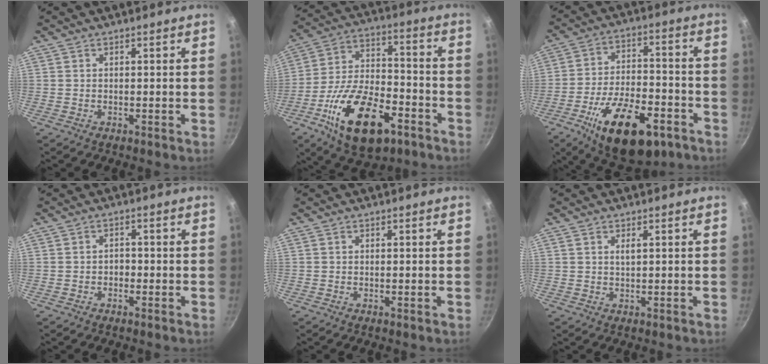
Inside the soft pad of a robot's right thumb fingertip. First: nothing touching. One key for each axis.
{"total": 21.4, "fx": -10.1, "fy": 10.7, "fz": 15.5, "tx": -0.255, "ty": 0.041, "tz": -0.172}
{"total": 21.0, "fx": -10.5, "fy": 10.0, "fz": 15.2, "tx": -0.224, "ty": 0.041, "tz": -0.159}
{"total": 1.4, "fx": -0.7, "fy": 1.1, "fz": 0.6, "tx": -0.003, "ty": 0.010, "tz": -0.011}
{"total": 0.0}
{"total": 1.3, "fx": 0.6, "fy": 0.4, "fz": 1.1, "tx": -0.019, "ty": 0.000, "tz": 0.010}